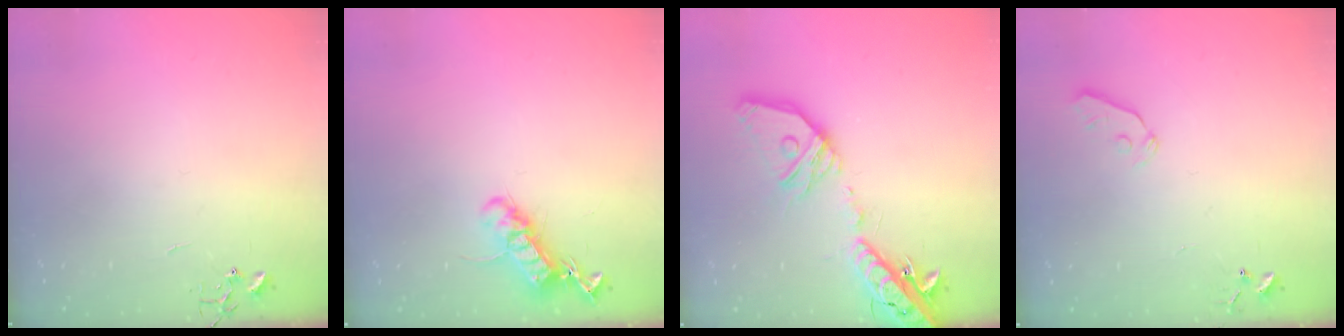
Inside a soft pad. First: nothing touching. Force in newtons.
{"total": 13.0, "press": 13.0, "slide": 0.3}
{"total": 23.1, "press": 22.8, "slide": 3.6}
{"total": 3.3, "press": 3.2, "slide": 0.8}